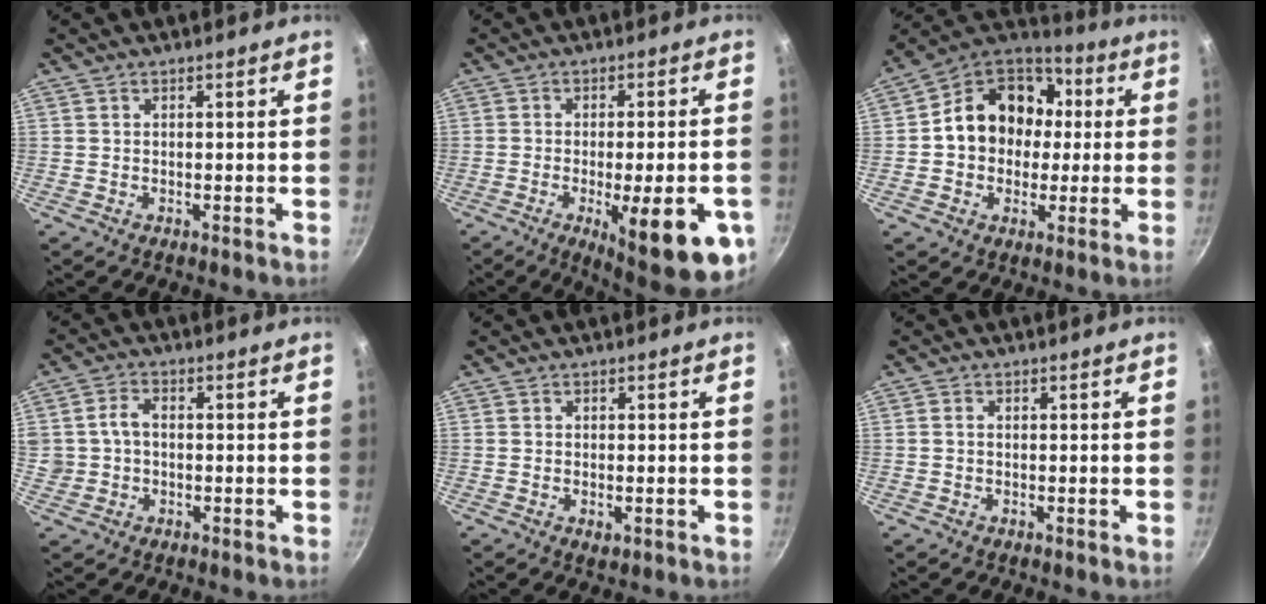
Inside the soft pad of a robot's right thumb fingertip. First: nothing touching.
{"total": 17.9, "force": [-6.1, 5.0, 16.0], "torque": [-0.185, 0.005, -0.073]}
{"total": 17.2, "force": [1.4, 14.3, 9.5], "torque": [-0.121, 0.039, 0.010]}
{"total": 4.3, "force": [-0.3, 3.5, 2.5], "torque": [-0.033, 0.019, -0.004]}
{"total": 1.8, "force": [-0.5, 0.9, 1.5], "torque": [-0.024, -0.003, -0.007]}
{"total": 0.8, "force": [-0.1, 0.5, 0.5], "torque": [-0.010, 0.004, -0.003]}